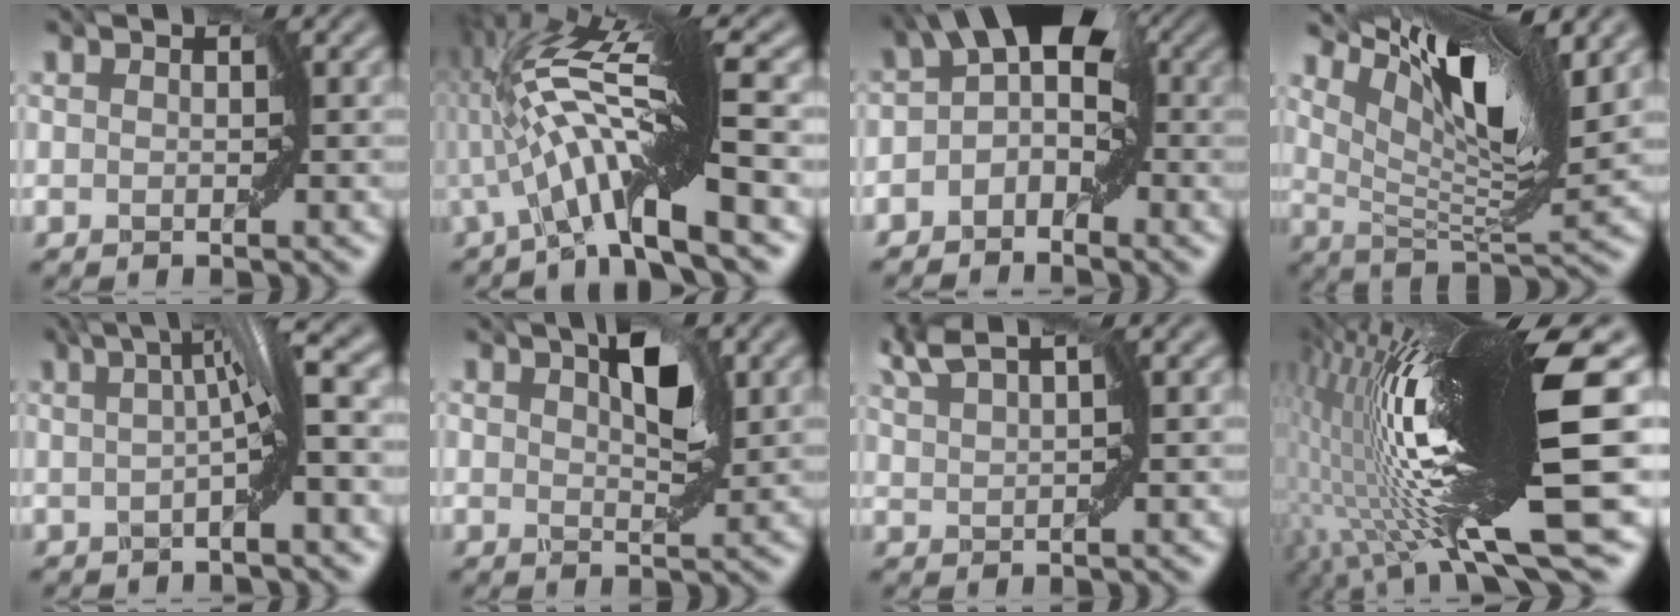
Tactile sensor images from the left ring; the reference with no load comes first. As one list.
[{"total": 11.0, "force": [0.1, 1.6, 10.9], "torque": [-0.182, 0.016, -0.001]}, {"total": 5.8, "force": [-0.3, 3.5, 4.6], "torque": [-0.061, 0.012, -0.023]}, {"total": 9.5, "force": [5.5, 1.8, 7.6], "torque": [-0.121, -0.004, 0.100]}, {"total": 3.9, "force": [-0.3, -0.1, 3.9], "torque": [-0.058, 0.011, -0.018]}, {"total": 3.6, "force": [1.5, 1.5, 2.9], "torque": [-0.042, 0.002, 0.022]}, {"total": 3.4, "force": [2.9, 0.3, 1.9], "torque": [-0.049, 0.013, 0.054]}, {"total": 17.3, "force": [2.8, 3.4, 16.7], "torque": [-0.302, -0.002, 0.068]}]